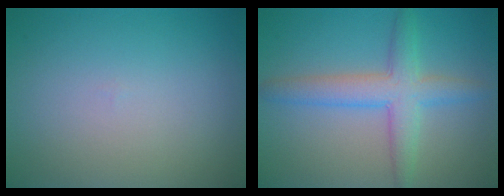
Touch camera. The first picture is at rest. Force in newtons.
{"total": 4.4, "press": 4.4, "slide": 0.2}